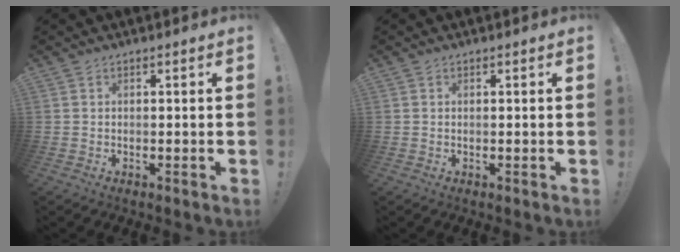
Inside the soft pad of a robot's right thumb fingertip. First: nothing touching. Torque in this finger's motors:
{"motor_torque": [0.01, -0.15, -0.11, 0.15, 0.02]}